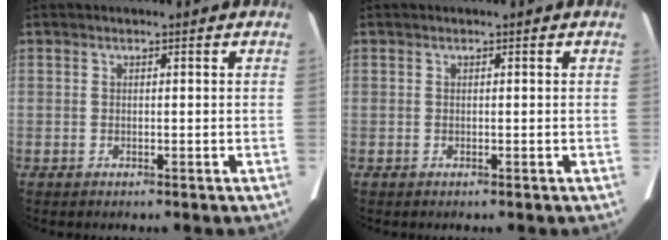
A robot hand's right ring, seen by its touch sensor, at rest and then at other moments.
{"total": 0.0}